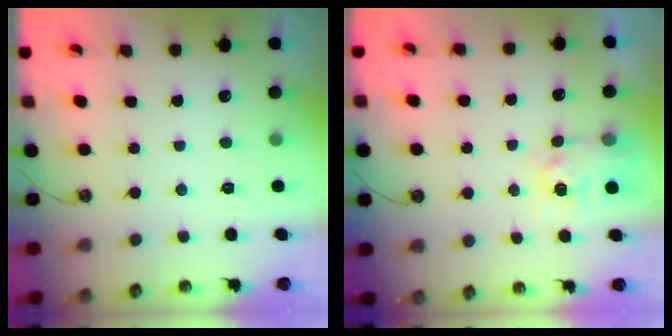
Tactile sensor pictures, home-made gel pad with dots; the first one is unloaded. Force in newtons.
{"total": 5.0, "press": 5.0, "slide": 0.5}